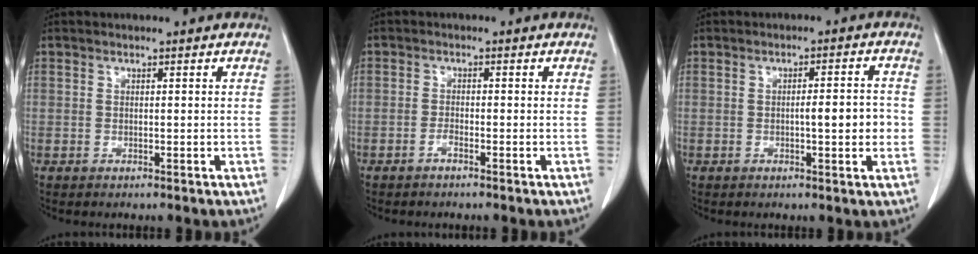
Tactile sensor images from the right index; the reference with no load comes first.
{"total": 1.0, "force": [-0.7, 0.1, 0.7], "torque": [-0.011, 0.003, -0.013]}
{"total": 4.8, "force": [-0.6, 0.7, 4.7], "torque": [-0.071, 0.004, -0.006]}